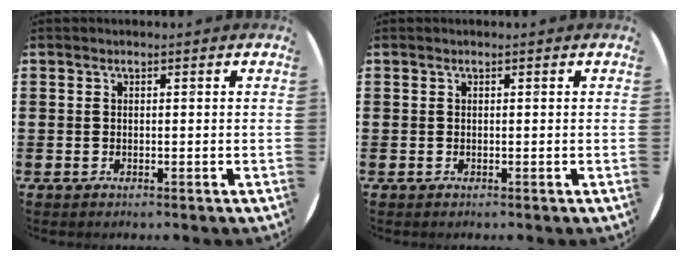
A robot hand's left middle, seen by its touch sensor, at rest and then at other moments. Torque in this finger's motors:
{"motor_torque": [0.00, 0.00, 0.00, 0.00]}